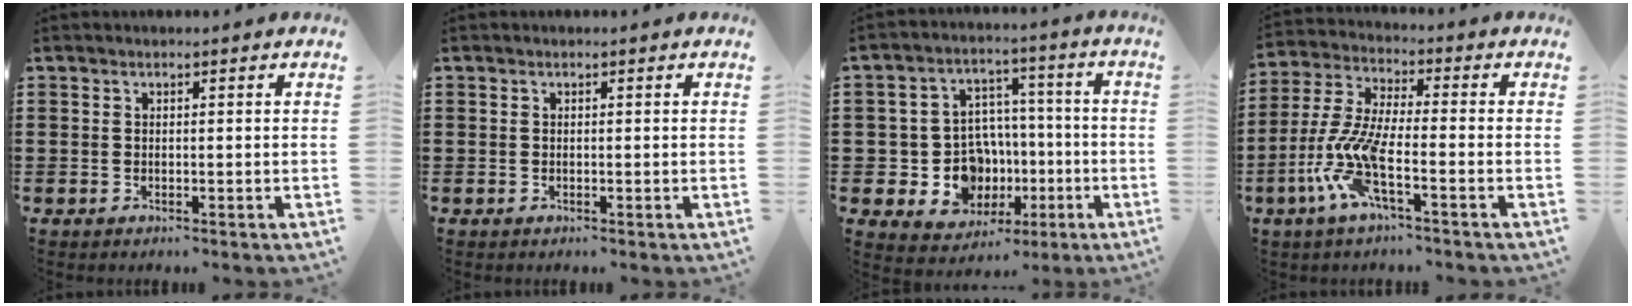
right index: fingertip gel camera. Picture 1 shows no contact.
{"total": 0.0}
{"total": 10.6, "force": [-1.9, 9.1, 5.1], "torque": [-0.125, 0.007, -0.022]}
{"total": 8.9, "force": [-4.1, 2.2, 7.6], "torque": [-0.200, -0.027, -0.086]}